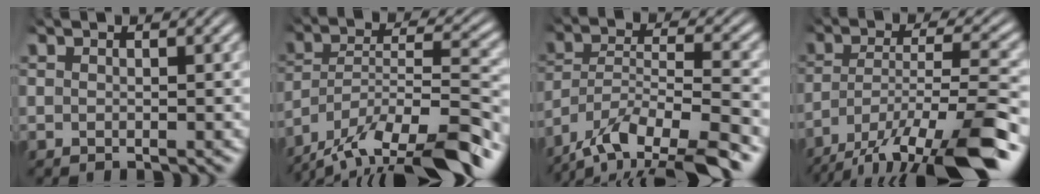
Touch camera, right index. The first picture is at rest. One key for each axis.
{"total": 9.6, "fx": -5.2, "fy": 5.0, "fz": 6.4, "tx": -0.112, "ty": -0.022, "tz": -0.082}
{"total": 8.0, "fx": -4.7, "fy": 3.9, "fz": 5.2, "tx": -0.103, "ty": -0.032, "tz": -0.064}
{"total": 8.2, "fx": -3.7, "fy": 2.9, "fz": 6.7, "tx": -0.120, "ty": -0.035, "tz": -0.040}